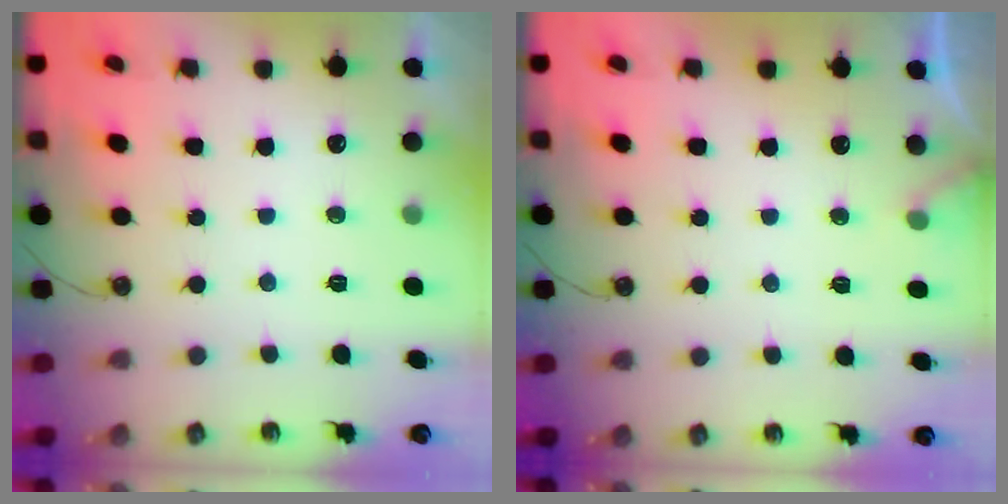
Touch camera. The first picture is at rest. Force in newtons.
{"total": 4.5, "press": 4.5, "slide": 0.4}